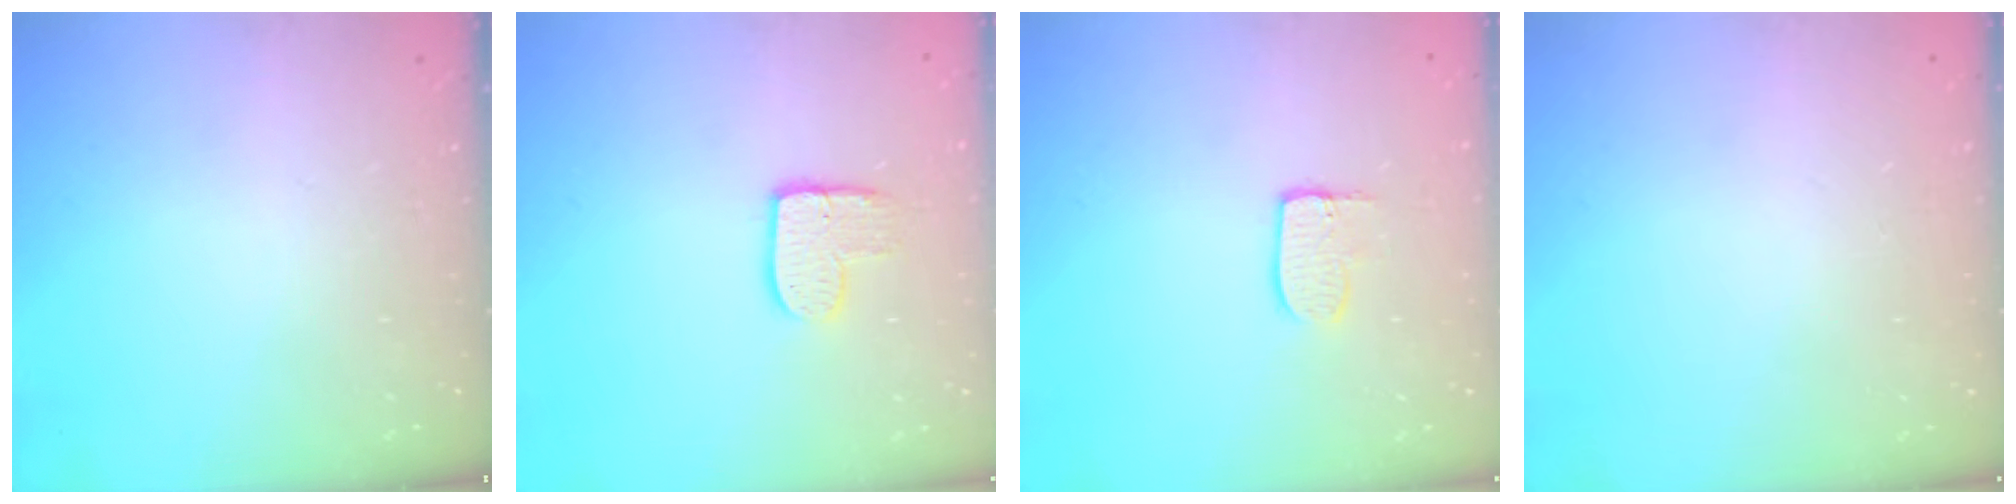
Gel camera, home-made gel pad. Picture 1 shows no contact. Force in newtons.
{"total": 9.1, "press": 9.0, "slide": 0.7}
{"total": 6.8, "press": 6.8, "slide": 0.1}
{"total": 0.0}